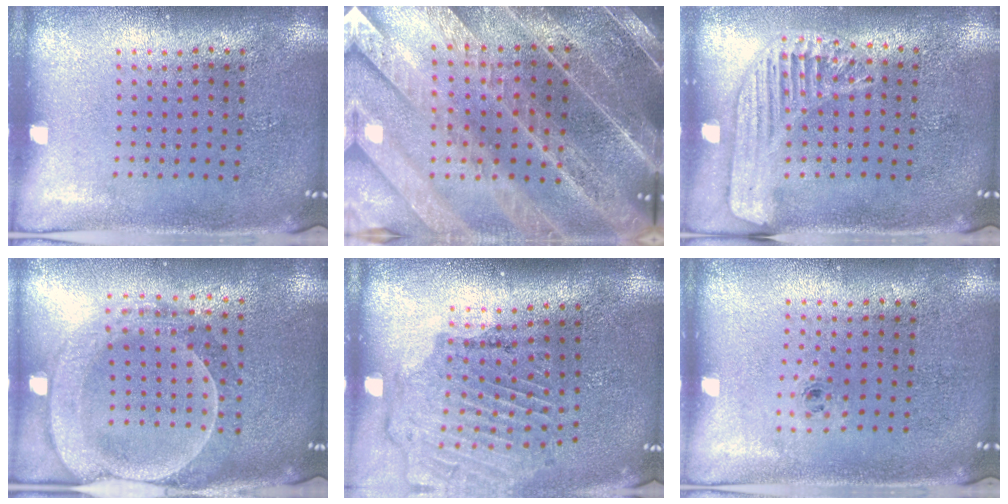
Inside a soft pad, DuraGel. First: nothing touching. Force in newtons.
{"total": 4.4, "press": 4.0, "slide": 1.8}
{"total": 1.6, "press": 1.6, "slide": 0.4}
{"total": 2.3, "press": 2.1, "slide": 0.9}
{"total": 1.7, "press": 1.7, "slide": 0.3}
{"total": 0.5, "press": 0.3, "slide": 0.4}